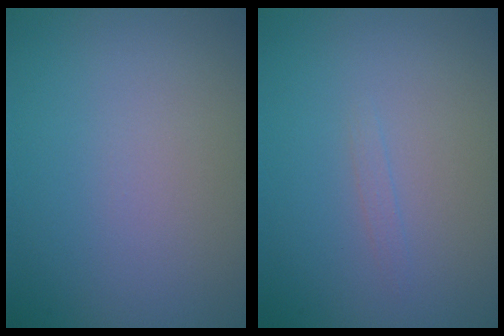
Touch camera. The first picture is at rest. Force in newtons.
{"total": 0.6, "press": 0.6, "slide": 0.1}